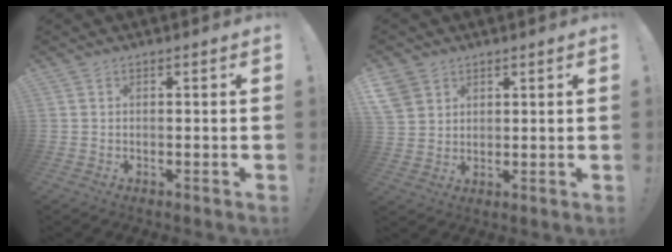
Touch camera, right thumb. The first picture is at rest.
{"total": 6.3, "force": [3.7, 4.9, 1.7], "torque": [-0.025, -0.021, 0.076]}